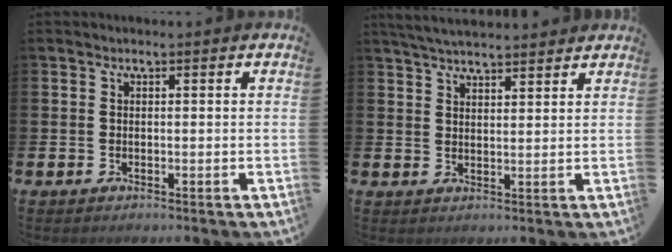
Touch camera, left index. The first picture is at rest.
{"total": 4.1, "force": [4.0, 0.5, 0.7], "torque": [-0.020, -0.015, 0.074]}